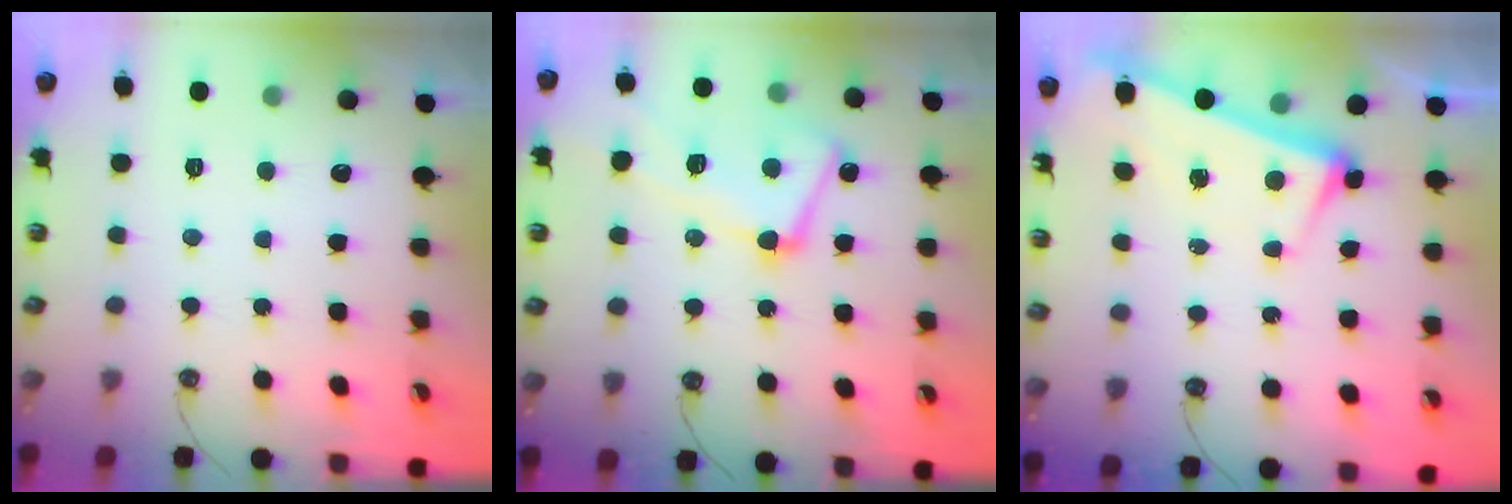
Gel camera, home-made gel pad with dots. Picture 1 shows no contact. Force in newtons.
{"total": 8.2, "press": 8.1, "slide": 1.5}
{"total": 3.2, "press": 3.1, "slide": 1.1}